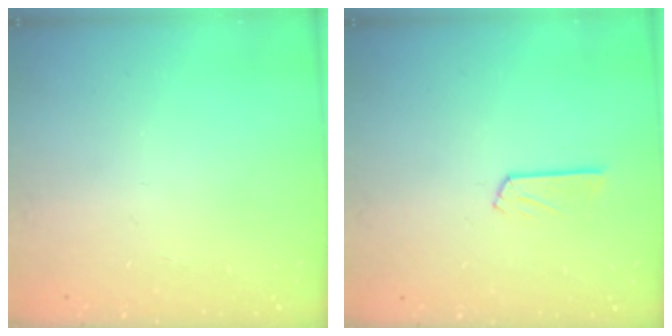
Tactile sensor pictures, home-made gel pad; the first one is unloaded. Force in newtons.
{"total": 5.4, "press": 5.4, "slide": 0.3}